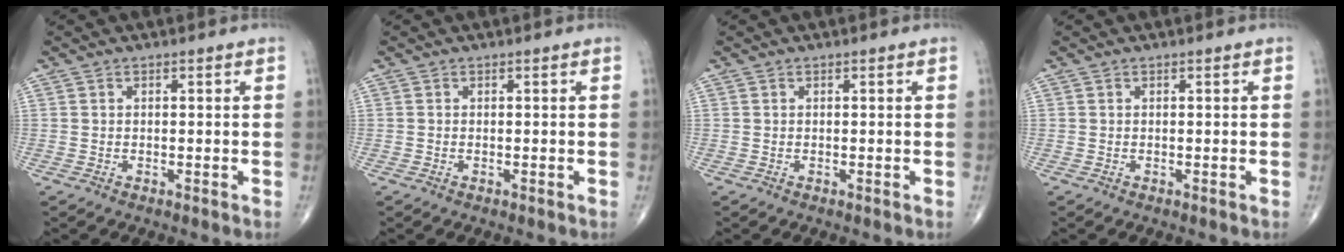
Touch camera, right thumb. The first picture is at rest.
{"total": 0.0}
{"total": 0.0}
{"total": 0.0}